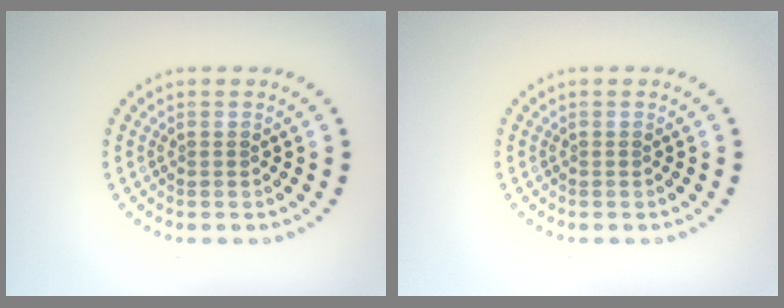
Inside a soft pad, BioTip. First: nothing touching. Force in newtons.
{"total": 0.0}